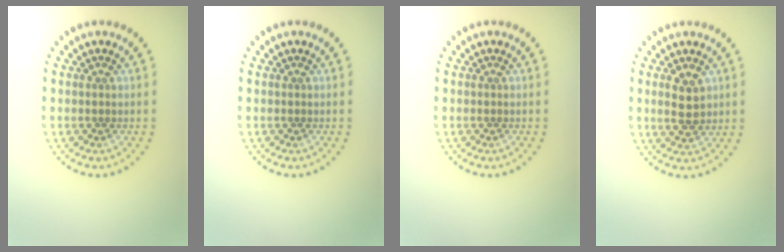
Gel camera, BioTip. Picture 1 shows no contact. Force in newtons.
{"total": 0.0}
{"total": 0.0}
{"total": 2.8, "press": 2.8, "slide": 0.3}